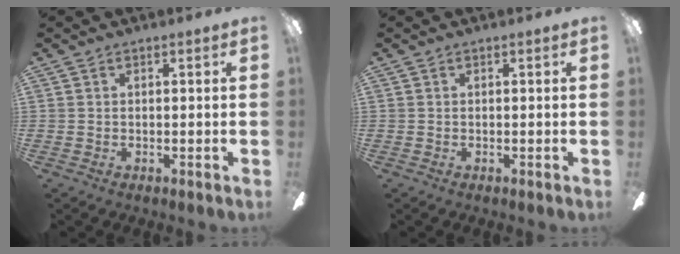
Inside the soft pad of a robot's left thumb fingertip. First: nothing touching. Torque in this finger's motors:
{"motor_torque": [0.00, 0.00, 0.01, -0.01, 0.00]}